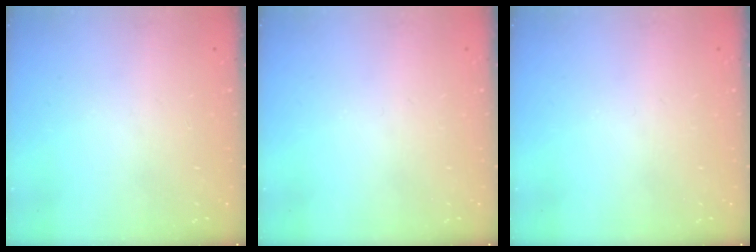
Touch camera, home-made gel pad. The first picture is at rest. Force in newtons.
{"total": 0.0}
{"total": 0.0}